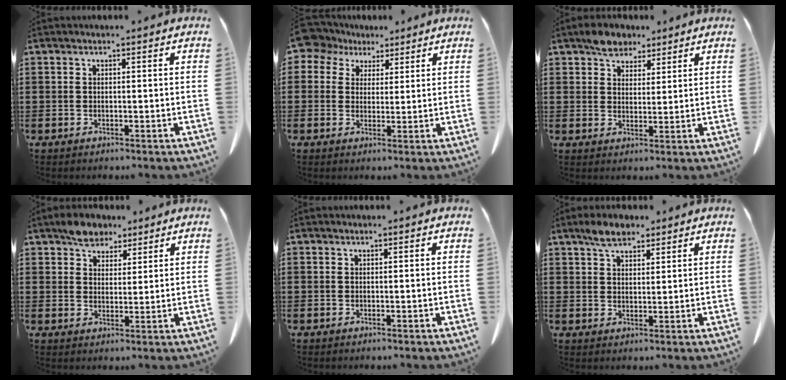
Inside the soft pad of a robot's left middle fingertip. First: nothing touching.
{"total": 5.8, "force": [3.7, 4.1, 1.7], "torque": [-0.053, 0.001, 0.066]}
{"total": 4.8, "force": [3.7, 2.8, 1.1], "torque": [-0.027, 0.009, 0.071]}
{"total": 5.0, "force": [3.9, 2.8, 1.2], "torque": [-0.029, 0.006, 0.075]}
{"total": 0.0}
{"total": 4.5, "force": [3.4, 1.9, 2.2], "torque": [-0.052, 0.005, 0.063]}